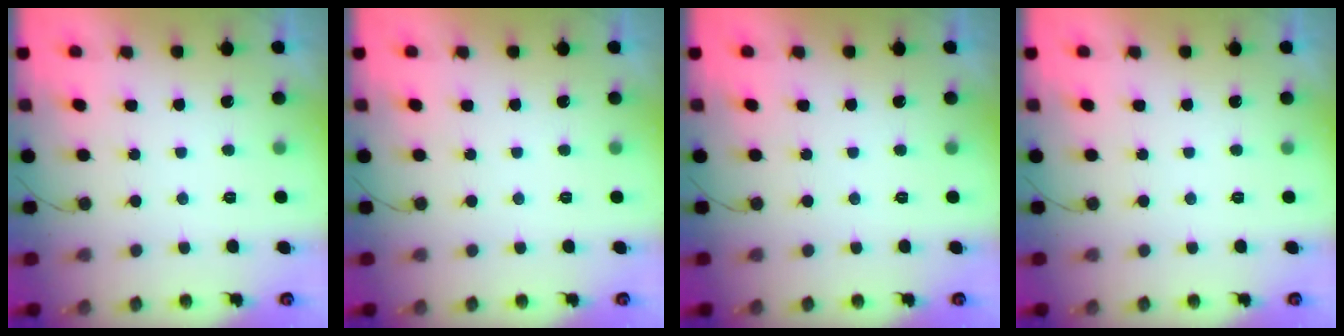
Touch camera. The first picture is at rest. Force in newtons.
{"total": 0.0}
{"total": 0.0}
{"total": 0.0}